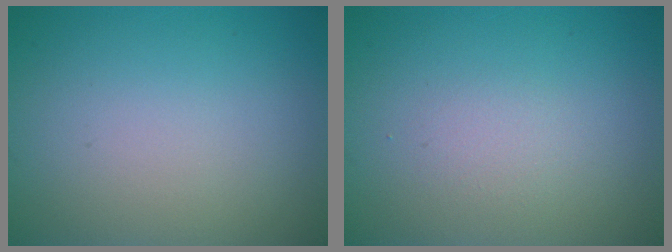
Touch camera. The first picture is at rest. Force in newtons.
{"total": 1.1, "press": 1.1, "slide": 0.0}